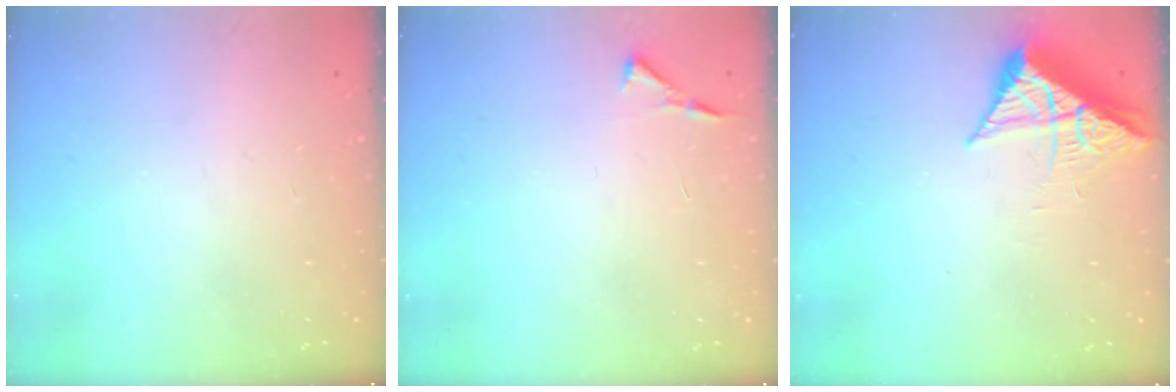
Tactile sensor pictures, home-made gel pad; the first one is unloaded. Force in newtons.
{"total": 3.5, "press": 3.4, "slide": 0.5}
{"total": 8.9, "press": 8.9, "slide": 0.9}